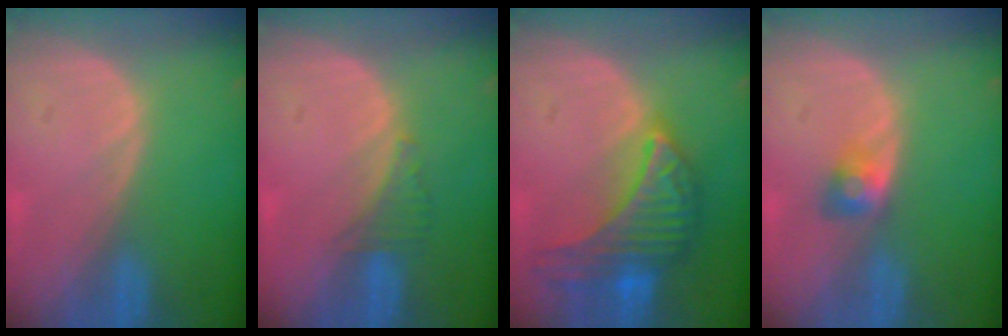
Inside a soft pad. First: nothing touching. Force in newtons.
{"total": 2.3, "press": 2.2, "slide": 0.7}
{"total": 9.6, "press": 9.6, "slide": 0.6}
{"total": 2.8, "press": 2.6, "slide": 1.2}